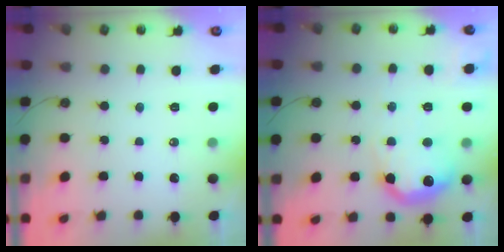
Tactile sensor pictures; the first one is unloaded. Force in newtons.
{"total": 18.2, "press": 18.1, "slide": 1.5}